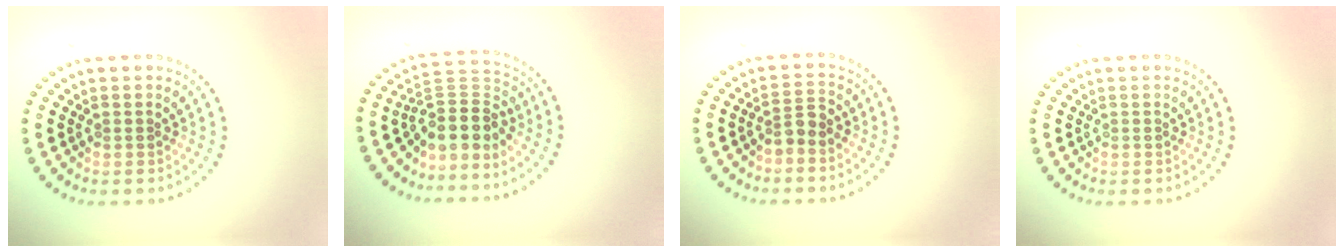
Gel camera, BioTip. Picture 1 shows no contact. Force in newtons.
{"total": 4.3, "press": 3.2, "slide": 2.9}
{"total": 1.7, "press": 1.3, "slide": 1.1}
{"total": 0.0}